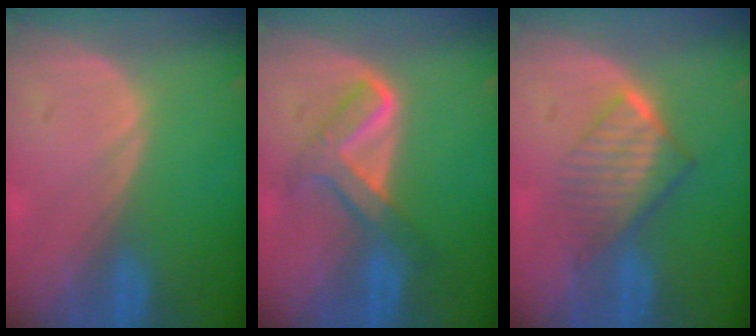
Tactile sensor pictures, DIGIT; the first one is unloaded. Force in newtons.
{"total": 5.8, "press": 5.8, "slide": 0.2}
{"total": 6.7, "press": 6.1, "slide": 2.9}